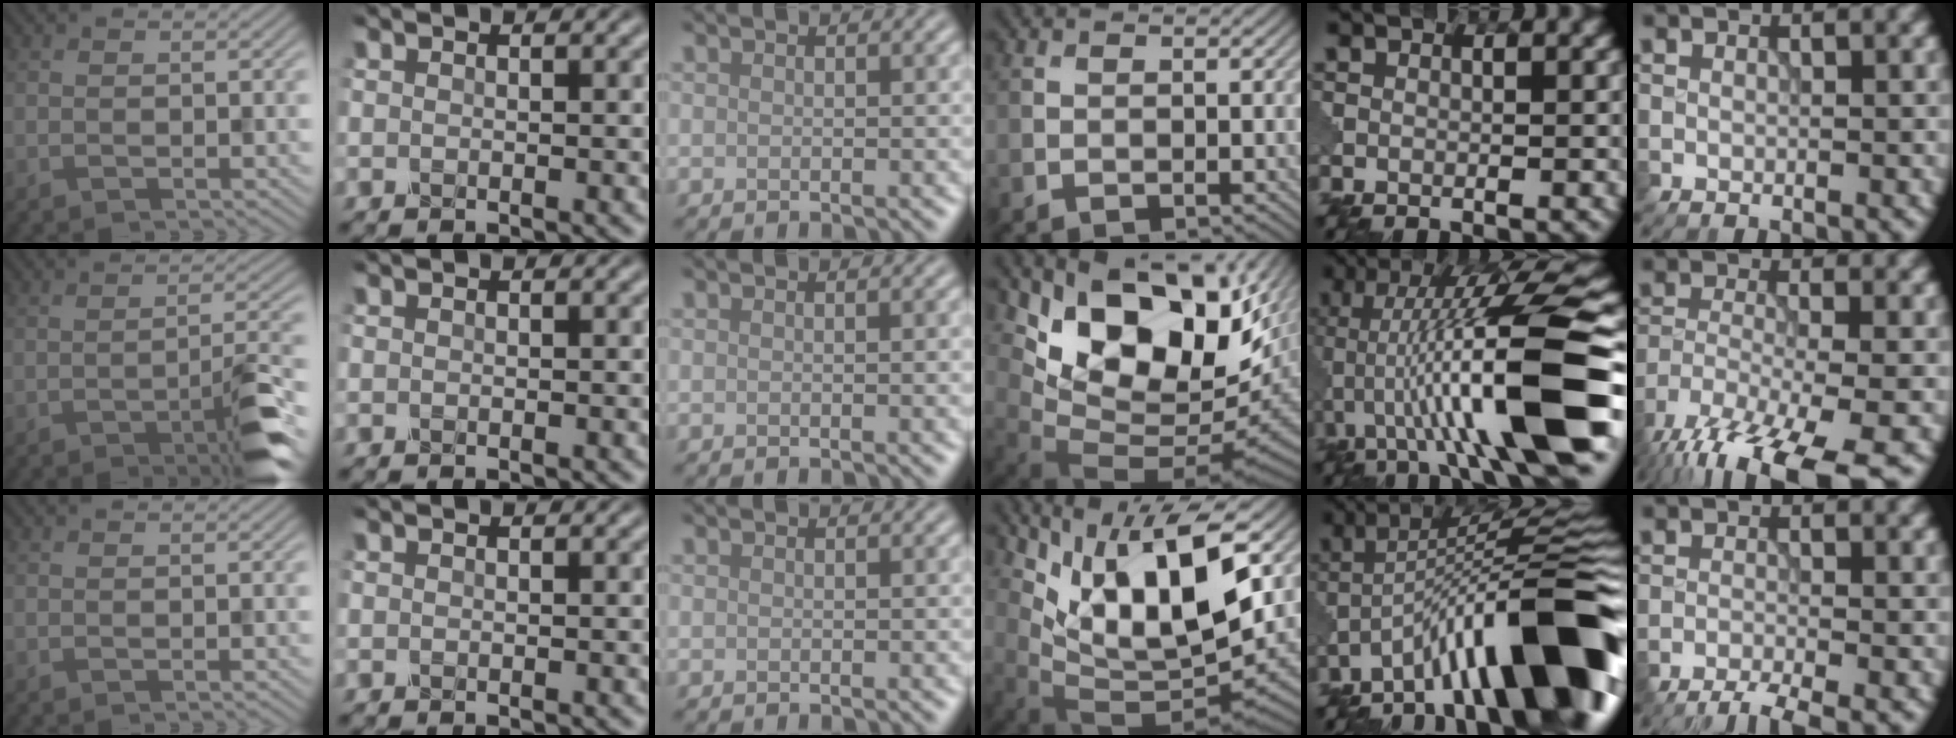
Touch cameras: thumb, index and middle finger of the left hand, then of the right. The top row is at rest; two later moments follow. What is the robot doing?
{"motion": "disassemble", "object": "pitcher"}